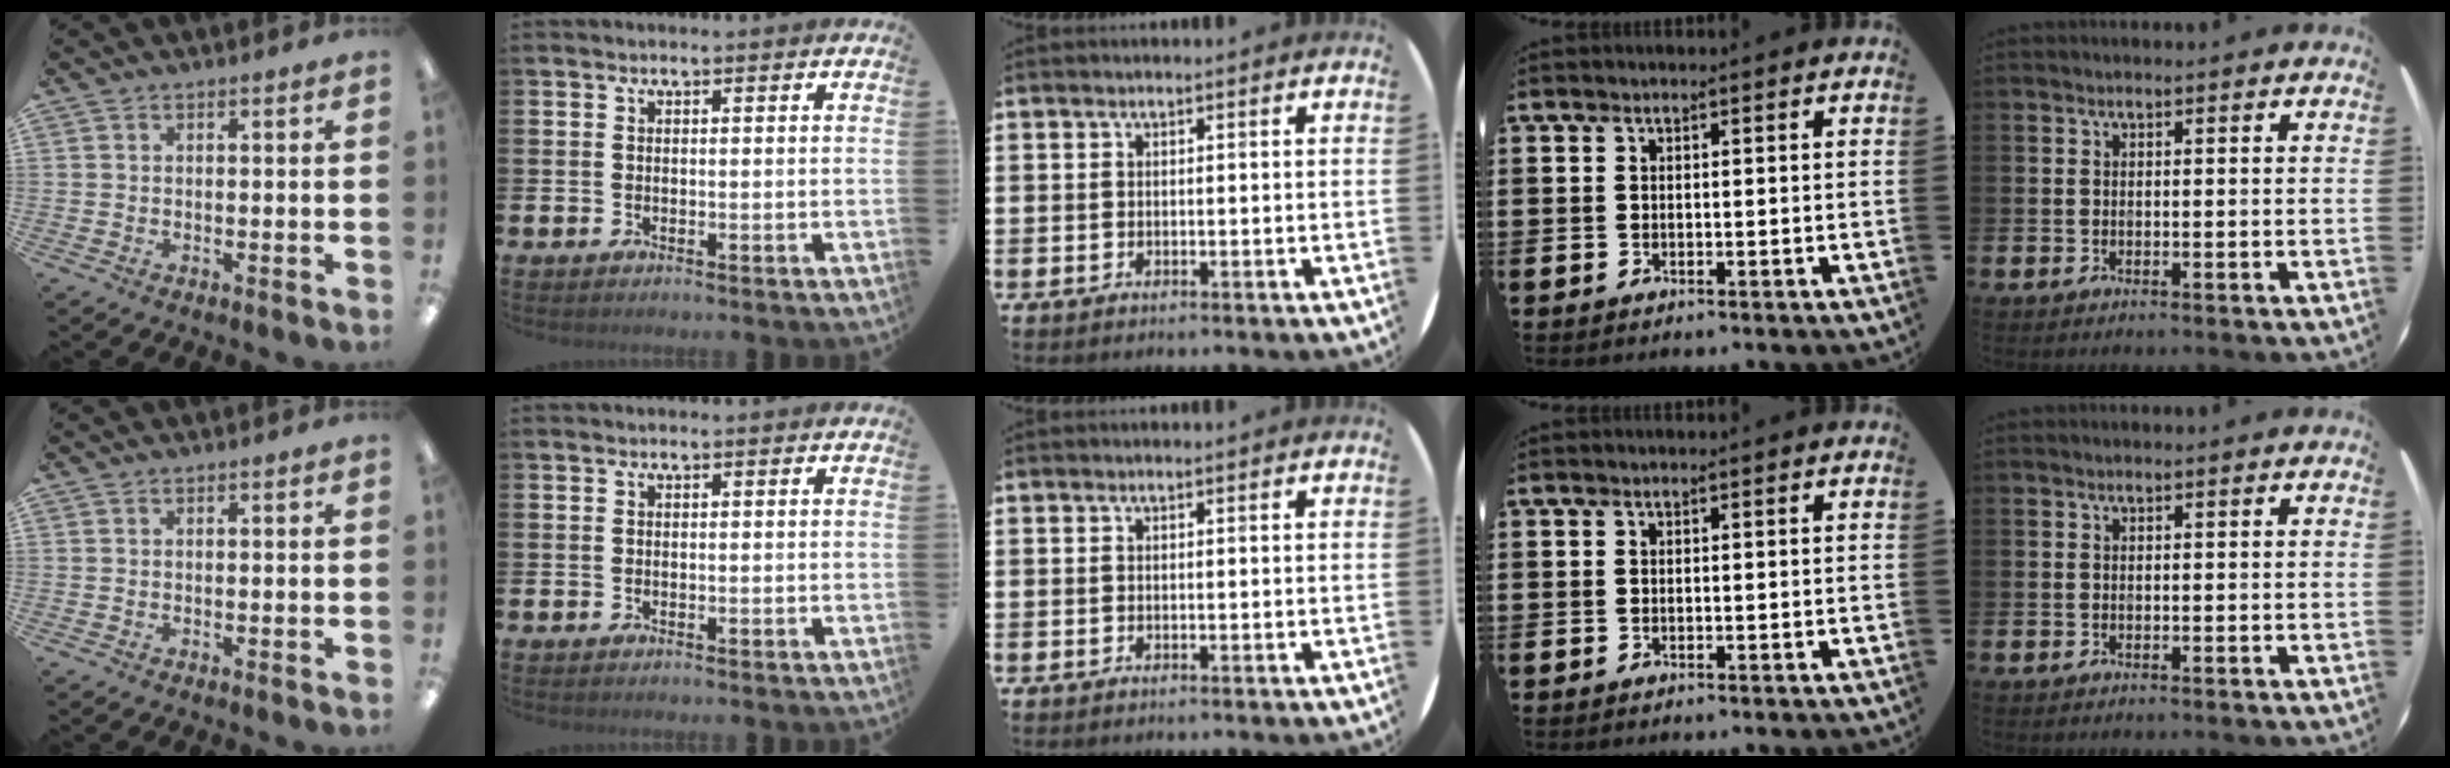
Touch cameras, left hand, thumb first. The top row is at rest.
{}